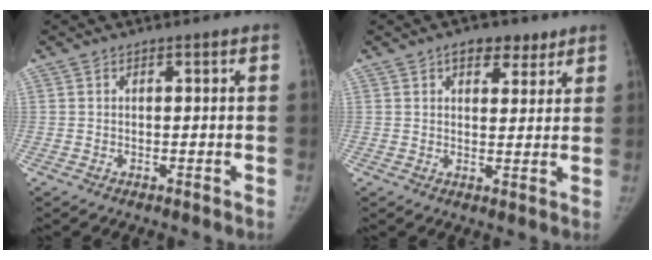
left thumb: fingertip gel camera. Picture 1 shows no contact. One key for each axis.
{"total": 5.5, "fx": 3.4, "fy": 3.1, "fz": 3.0, "tx": -0.011, "ty": -0.014, "tz": 0.047}